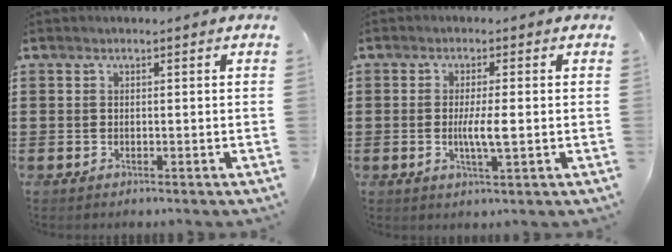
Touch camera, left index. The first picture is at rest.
{"total": 4.1, "force": [-0.2, 0.4, 4.1], "torque": [-0.079, -0.006, -0.007]}